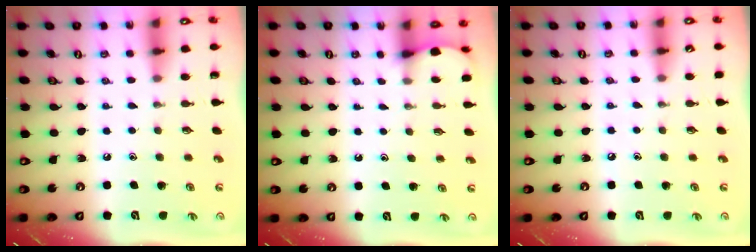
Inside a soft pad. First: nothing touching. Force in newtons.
{"total": 1.9, "press": 1.9, "slide": 0.2}
{"total": 2.3, "press": 2.3, "slide": 0.4}